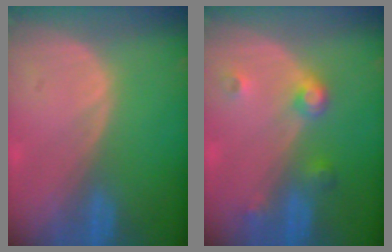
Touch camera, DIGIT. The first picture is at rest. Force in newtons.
{"total": 3.8, "press": 3.5, "slide": 1.5}